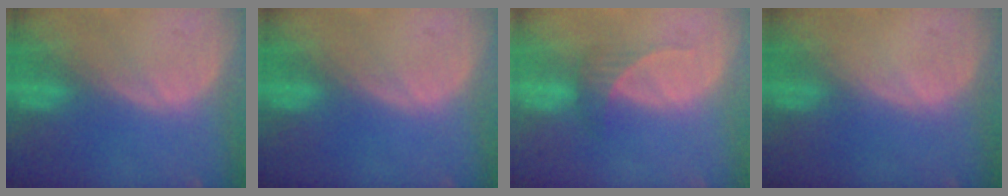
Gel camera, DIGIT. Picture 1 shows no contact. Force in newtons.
{"total": 0.0}
{"total": 2.5, "press": 2.3, "slide": 0.9}
{"total": 0.0}